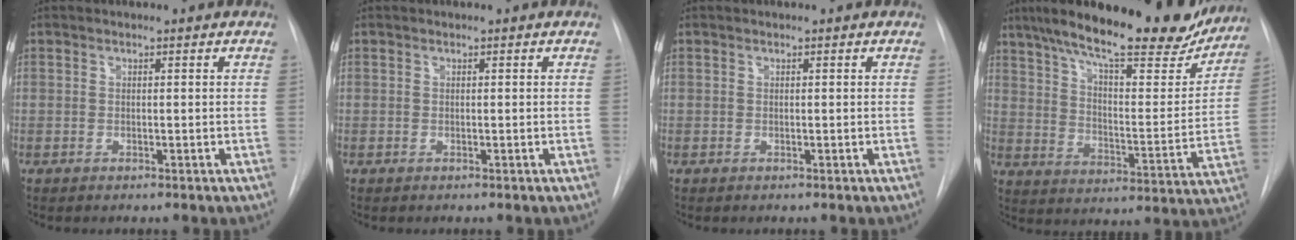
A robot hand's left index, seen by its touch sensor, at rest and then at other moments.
{"total": 0.0}
{"total": 0.0}
{"total": 26.9, "force": [21.5, 6.0, 14.9], "torque": [-0.236, -0.002, 0.297]}